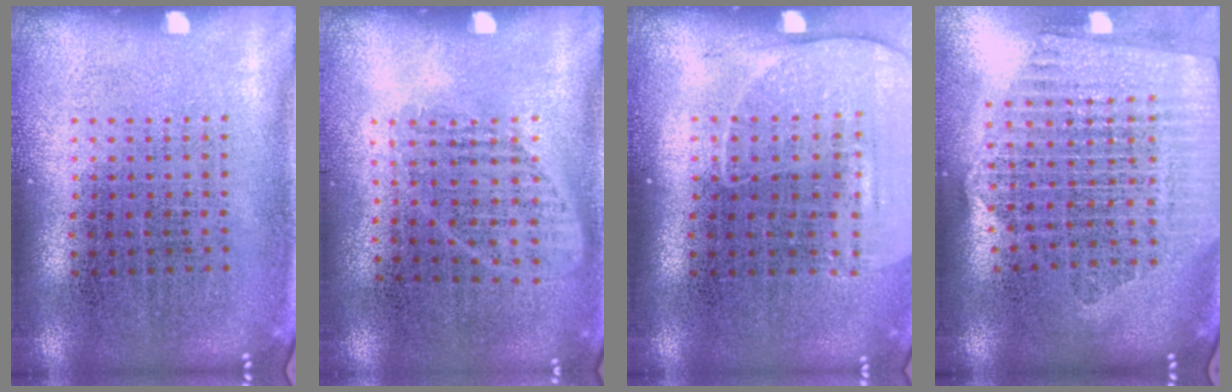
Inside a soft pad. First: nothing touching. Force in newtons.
{"total": 1.0, "press": 0.8, "slide": 0.6}
{"total": 1.4, "press": 1.3, "slide": 0.4}
{"total": 2.3, "press": 2.0, "slide": 1.1}